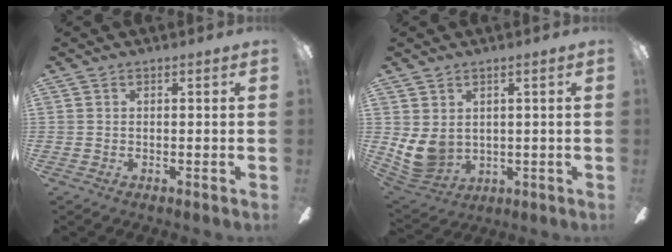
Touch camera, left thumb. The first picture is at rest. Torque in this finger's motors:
{"motor_torque": [1.03, 1.02, 0.79, -0.83, 0.05]}